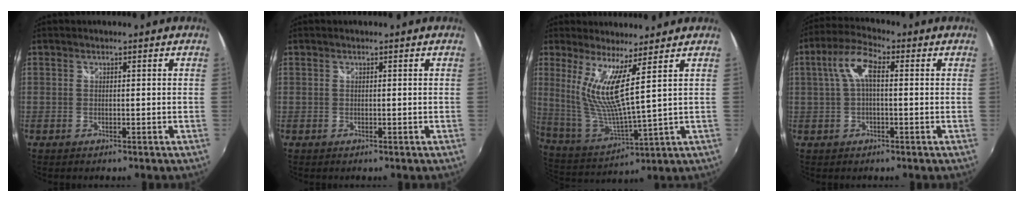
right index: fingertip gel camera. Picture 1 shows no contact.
{"total": 0.0}
{"total": 10.2, "force": [5.4, -0.1, 8.6], "torque": [-0.160, -0.014, 0.115]}
{"total": 6.5, "force": [0.8, 2.4, 6.0], "torque": [-0.123, 0.020, 0.017]}